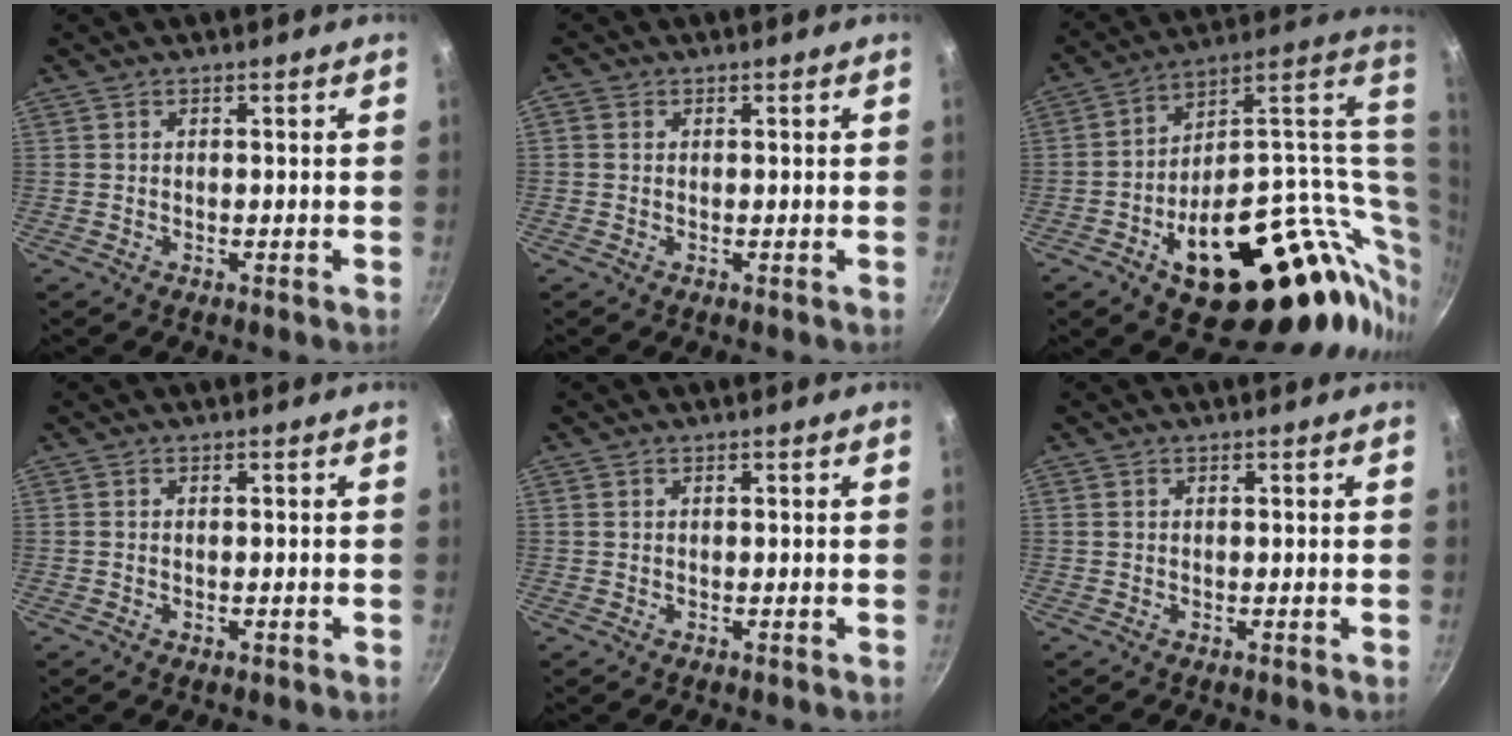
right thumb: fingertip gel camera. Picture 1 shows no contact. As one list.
[{"total": 1.1, "force": [0.1, 0.8, 0.7], "torque": [-0.021, 0.005, -0.002]}, {"total": 33.6, "force": [5.4, 17.4, 28.2], "torque": [-0.386, -0.003, 0.107]}, {"total": 0.7, "force": [-0.3, 0.3, 0.5], "torque": [-0.009, 0.002, -0.004]}, {"total": 0.0}, {"total": 0.0}]